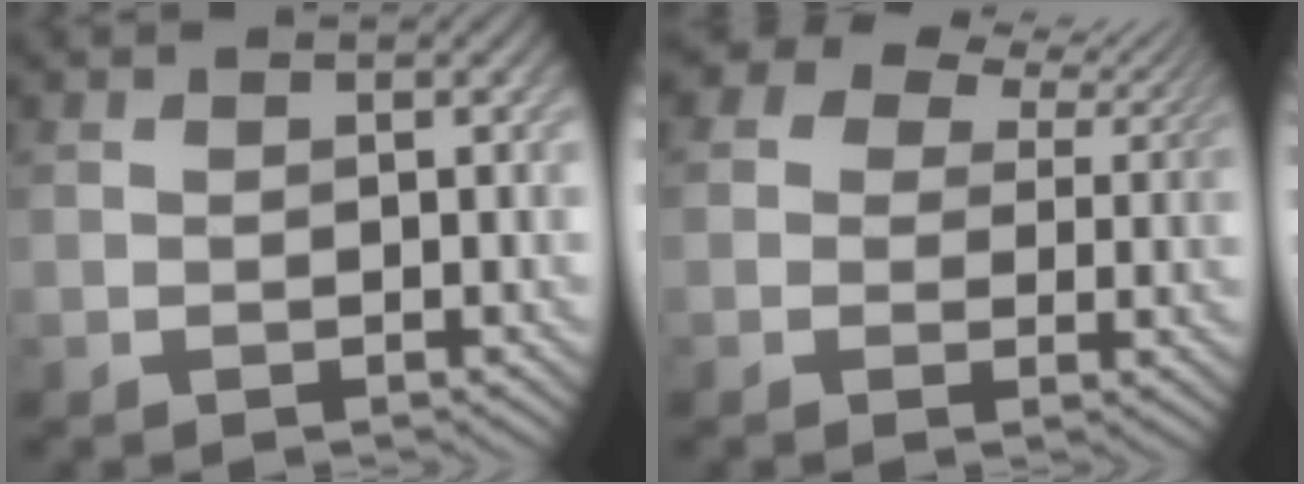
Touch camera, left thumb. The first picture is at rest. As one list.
[{"total": 7.5, "force": [4.1, 4.8, 4.1], "torque": [-0.080, 0.014, 0.049]}]